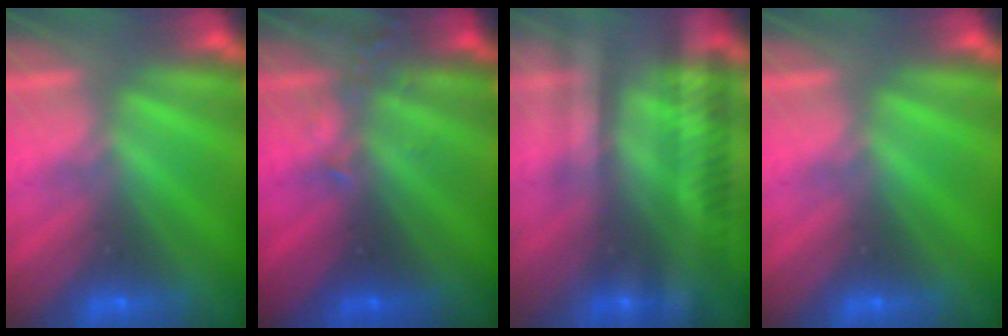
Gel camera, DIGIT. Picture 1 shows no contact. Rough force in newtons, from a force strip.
{"total": 3.6}
{"total": 2.3}
{"total": 0.0}